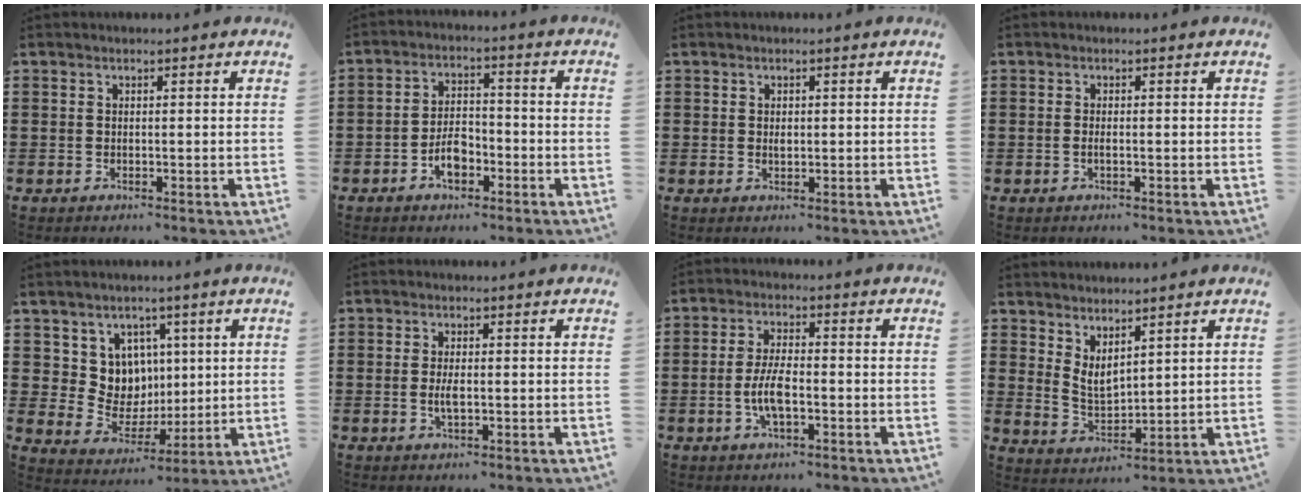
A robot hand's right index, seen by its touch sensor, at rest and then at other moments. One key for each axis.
{"total": 4.9, "fx": -2.4, "fy": 2.6, "fz": 3.4, "tx": -0.071, "ty": 0.002, "tz": -0.046}
{"total": 1.1, "fx": 0.1, "fy": 0.7, "fz": 0.9, "tx": -0.019, "ty": 0.003, "tz": 0.002}
{"total": 0.7, "fx": -0.2, "fy": 0.1, "fz": 0.6, "tx": -0.012, "ty": -0.002, "tz": -0.004}
{"total": 8.5, "fx": 2.8, "fy": 7.8, "fz": 2.0, "tx": -0.065, "ty": -0.013, "tz": 0.059}
{"total": 2.5, "fx": -0.2, "fy": 0.8, "fz": 2.3, "tx": -0.049, "ty": -0.002, "tz": -0.007}
{"total": 5.6, "fx": -1.3, "fy": 2.0, "fz": 5.1, "tx": -0.116, "ty": -0.001, "tz": -0.031}
{"total": 3.9, "fx": 3.0, "fy": 1.5, "fz": 1.9, "tx": -0.046, "ty": -0.009, "tz": 0.057}